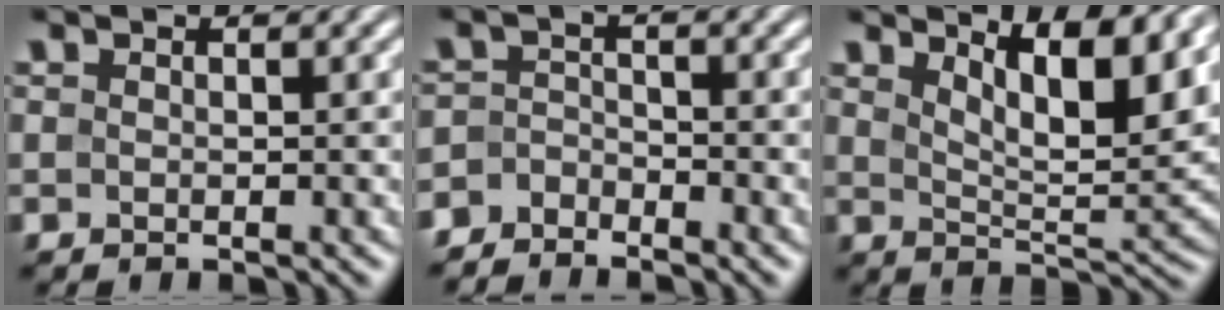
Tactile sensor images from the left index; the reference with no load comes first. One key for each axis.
{"total": 2.9, "fx": -2.7, "fy": 0.9, "fz": 0.3, "tx": -0.006, "ty": 0.001, "tz": -0.060}
{"total": 8.2, "fx": 4.7, "fy": 2.4, "fz": 6.3, "tx": -0.090, "ty": 0.001, "tz": 0.074}